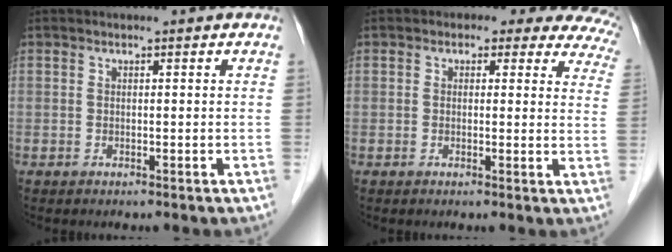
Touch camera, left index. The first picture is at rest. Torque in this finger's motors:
{"motor_torque": [1.05, -1.09, 0.24, 0.00]}